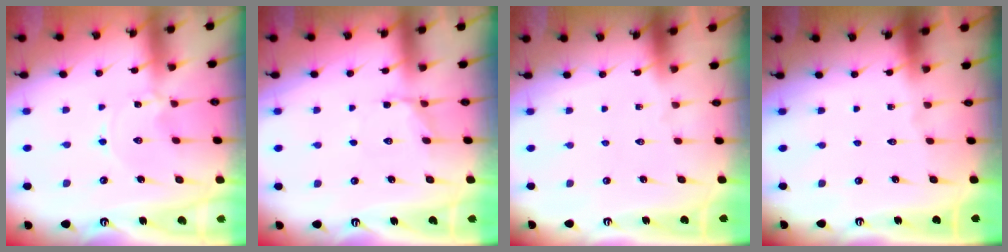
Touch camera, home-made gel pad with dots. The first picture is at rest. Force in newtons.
{"total": 3.6, "press": 3.3, "slide": 1.4}
{"total": 0.0}
{"total": 0.0}